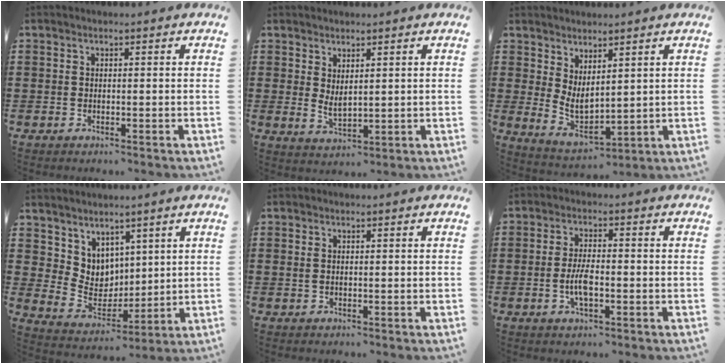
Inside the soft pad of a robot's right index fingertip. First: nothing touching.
{"total": 2.3, "force": [1.2, 1.0, 1.7], "torque": [-0.032, 0.002, 0.023]}
{"total": 3.1, "force": [1.6, 1.4, 2.2], "torque": [-0.049, -0.011, 0.030]}
{"total": 6.0, "force": [4.0, 4.5, -0.1], "torque": [-0.034, -0.025, 0.079]}
{"total": 0.7, "force": [0.2, 0.4, 0.6], "torque": [-0.013, 0.003, 0.002]}
{"total": 4.5, "force": [-1.1, 1.4, 4.1], "torque": [-0.094, -0.006, -0.025]}